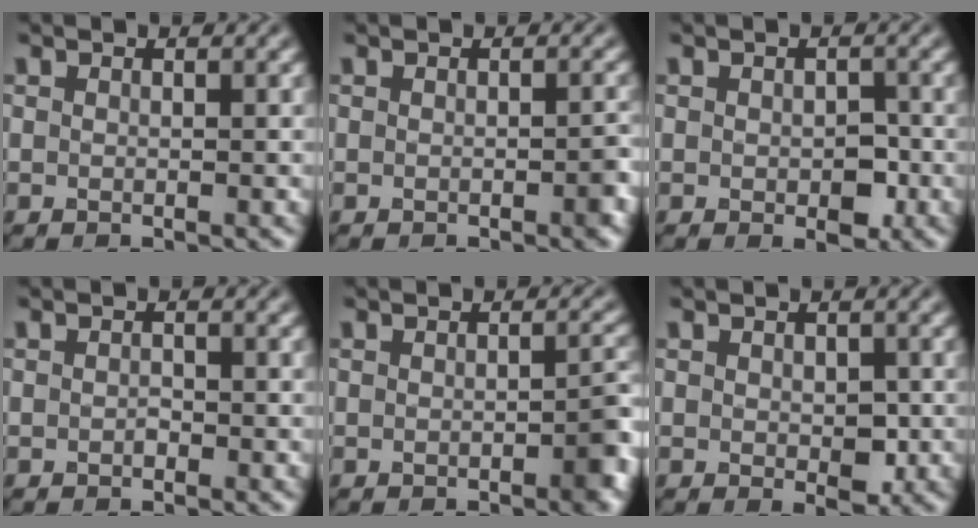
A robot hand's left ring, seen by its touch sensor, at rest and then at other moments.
{"total": 1.1, "force": [-0.5, 0.3, 0.9], "torque": [-0.012, 0.001, -0.005]}
{"total": 2.2, "force": [-0.3, 1.3, 1.7], "torque": [-0.026, -0.006, -0.004]}
{"total": 0.6, "force": [-0.2, 0.4, 0.3], "torque": [-0.007, 0.000, -0.004]}
{"total": 2.5, "force": [-1.0, 0.5, 2.2], "torque": [-0.027, 0.003, -0.015]}
{"total": 2.0, "force": [-0.2, 1.2, 1.6], "torque": [-0.022, -0.007, 0.001]}